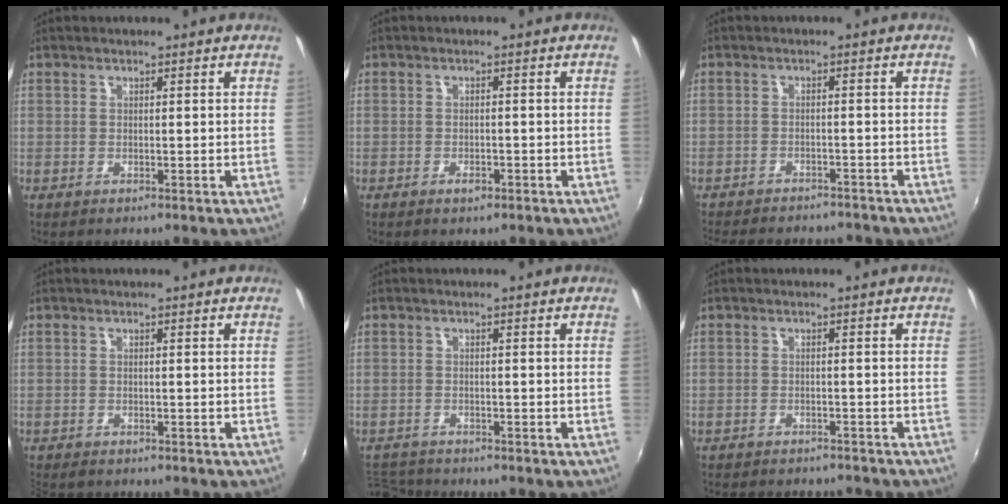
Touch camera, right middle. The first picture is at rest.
{"total": 1.7, "force": [-1.2, 0.8, 0.9], "torque": [-0.017, -0.002, -0.018]}
{"total": 13.2, "force": [-11.5, 4.3, 5.0], "torque": [-0.116, -0.016, -0.159]}
{"total": 2.8, "force": [-2.5, 0.9, 0.9], "torque": [-0.027, -0.015, -0.044]}
{"total": 4.9, "force": [-4.7, 1.2, 0.7], "torque": [-0.034, -0.012, -0.088]}
{"total": 7.5, "force": [-6.8, 2.0, 2.5], "torque": [-0.065, -0.014, -0.097]}